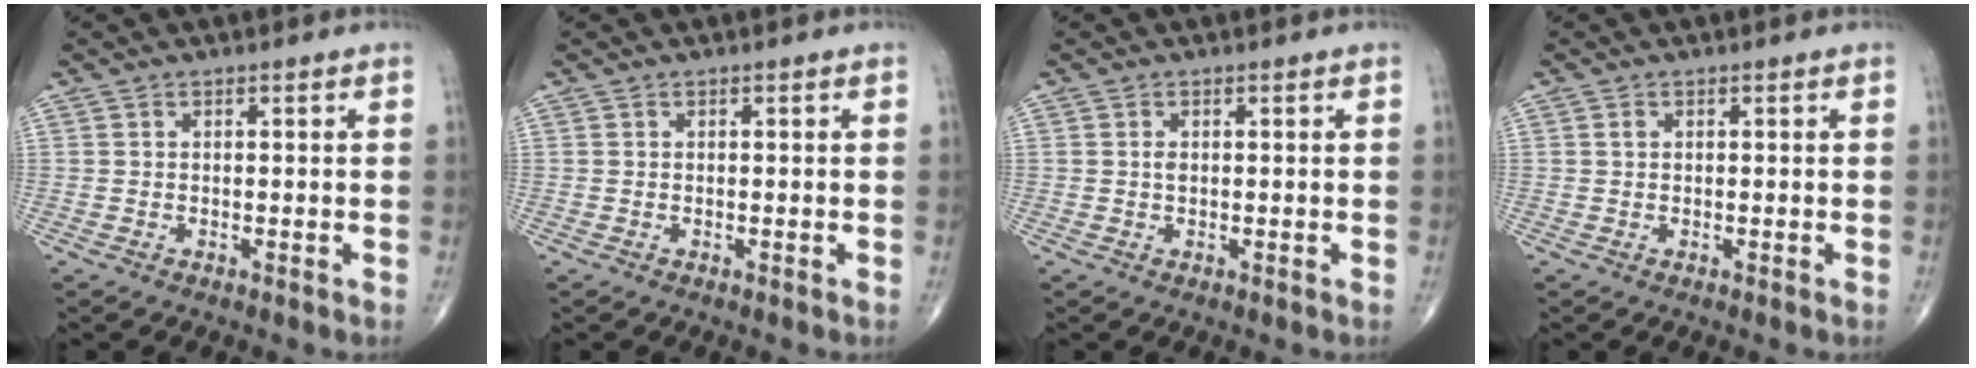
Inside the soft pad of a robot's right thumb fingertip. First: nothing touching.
{"total": 0.0}
{"total": 0.9, "force": [0.1, 0.6, 0.7], "torque": [-0.013, 0.000, 0.003]}
{"total": 0.6, "force": [0.2, 0.5, 0.4], "torque": [-0.008, 0.003, 0.004]}